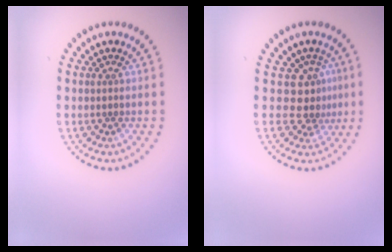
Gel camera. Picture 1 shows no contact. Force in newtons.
{"total": 2.9, "press": 1.9, "slide": 2.2}